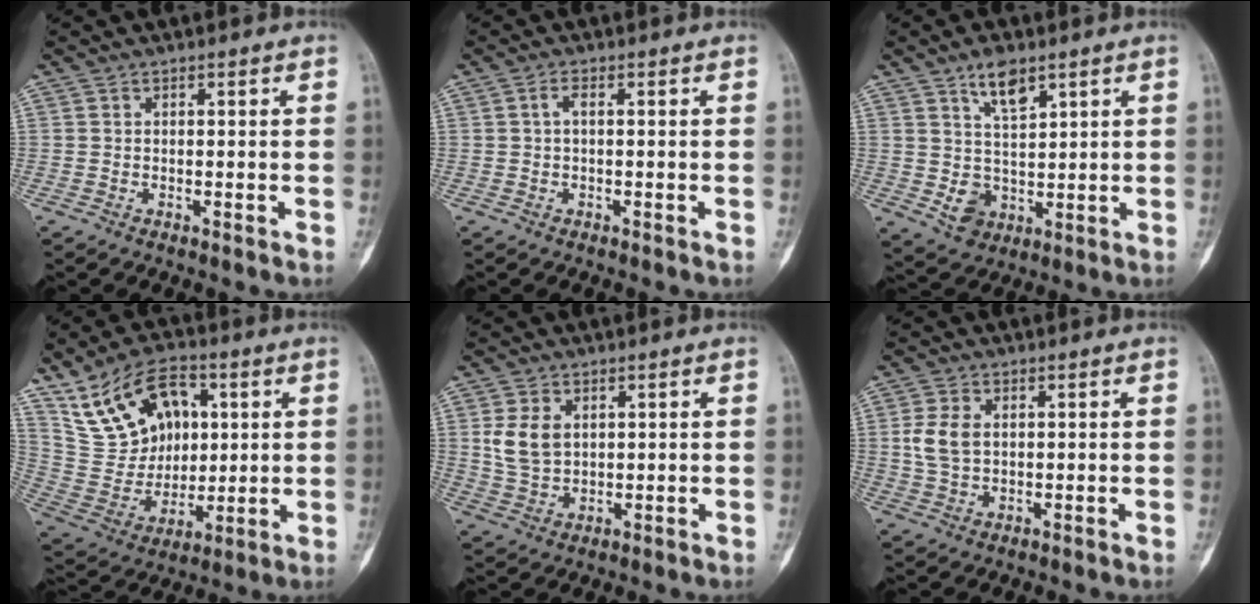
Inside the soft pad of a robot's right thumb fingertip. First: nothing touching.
{"total": 1.4, "force": [0.1, 0.6, 1.3], "torque": [-0.027, 0.003, 0.000]}
{"total": 8.3, "force": [4.0, 5.2, 5.0], "torque": [-0.061, -0.030, 0.081]}
{"total": 17.9, "force": [6.7, 12.3, 11.2], "torque": [-0.162, -0.011, 0.139]}
{"total": 6.9, "force": [1.6, 4.9, 4.6], "torque": [-0.079, -0.005, 0.039]}
{"total": 5.8, "force": [0.8, 3.9, 4.3], "torque": [-0.090, 0.002, 0.019]}